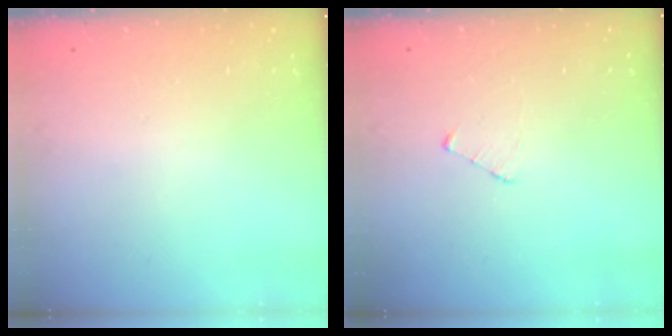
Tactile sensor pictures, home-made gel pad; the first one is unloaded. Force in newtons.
{"total": 2.9, "press": 2.8, "slide": 0.3}